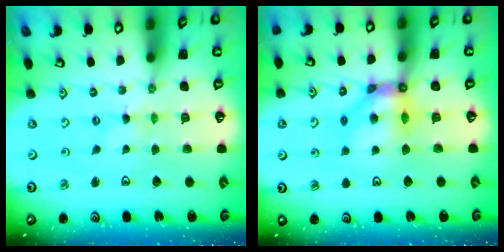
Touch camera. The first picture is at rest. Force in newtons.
{"total": 9.9, "press": 9.8, "slide": 1.0}